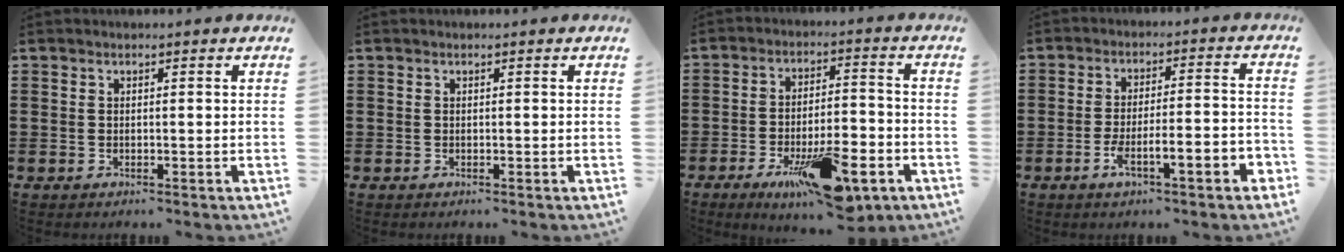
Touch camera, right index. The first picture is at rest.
{"total": 0.0}
{"total": 13.6, "force": [-6.9, 4.3, 11.0], "torque": [-0.177, 0.015, -0.113]}
{"total": 6.1, "force": [-3.4, 0.8, 5.1], "torque": [-0.091, -0.002, -0.063]}